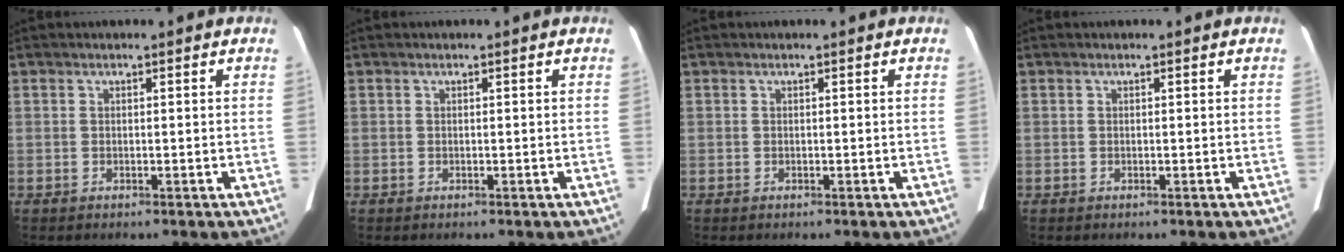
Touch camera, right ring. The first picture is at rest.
{"total": 0.0}
{"total": 0.0}
{"total": 0.0}